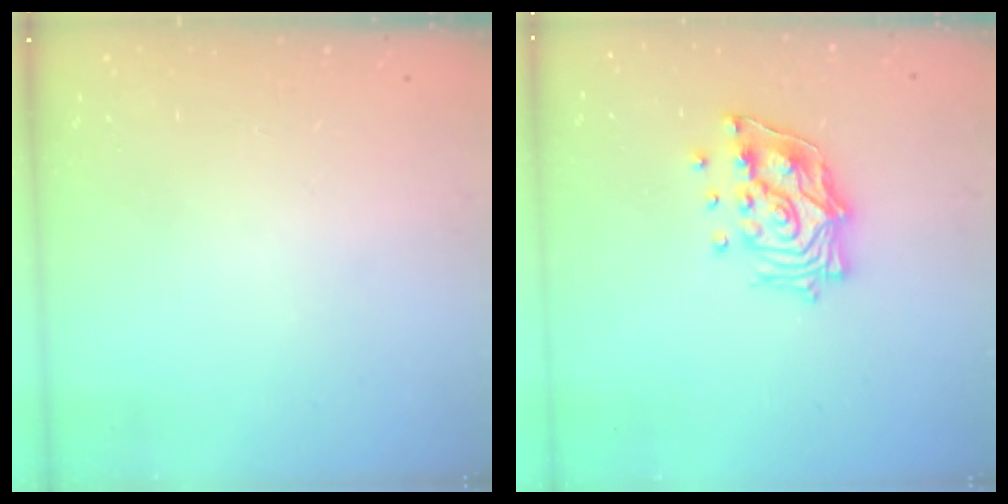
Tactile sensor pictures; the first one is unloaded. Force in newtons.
{"total": 15.1, "press": 15.0, "slide": 1.8}